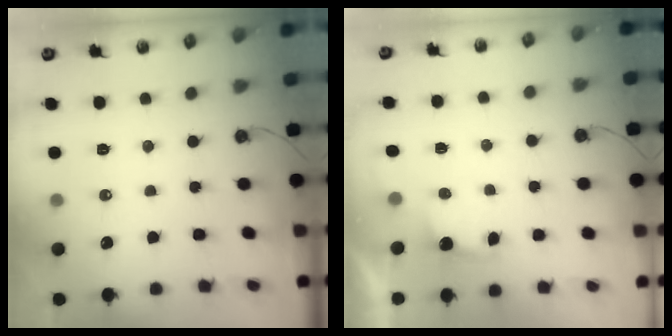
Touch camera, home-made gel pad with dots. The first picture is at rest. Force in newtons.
{"total": 1.4, "press": 1.0, "slide": 0.9}